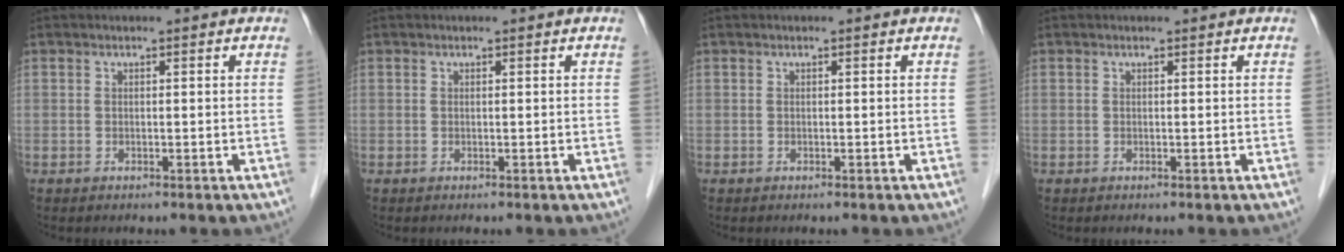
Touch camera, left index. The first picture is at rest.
{"total": 0.0}
{"total": 0.0}
{"total": 0.0}